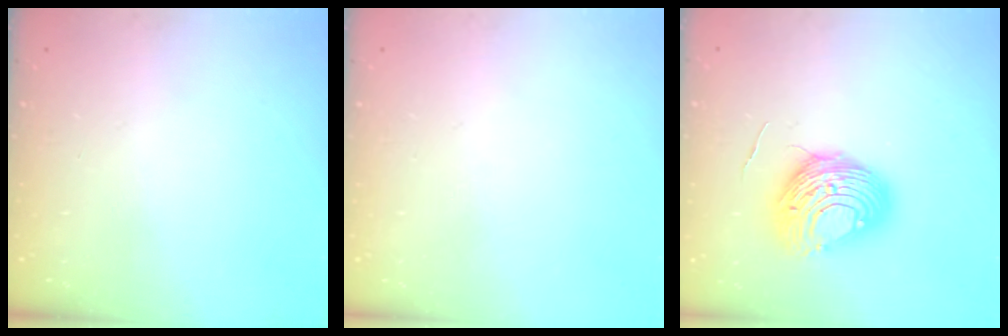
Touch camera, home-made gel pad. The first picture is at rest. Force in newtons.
{"total": 0.0}
{"total": 11.2, "press": 11.2, "slide": 1.2}